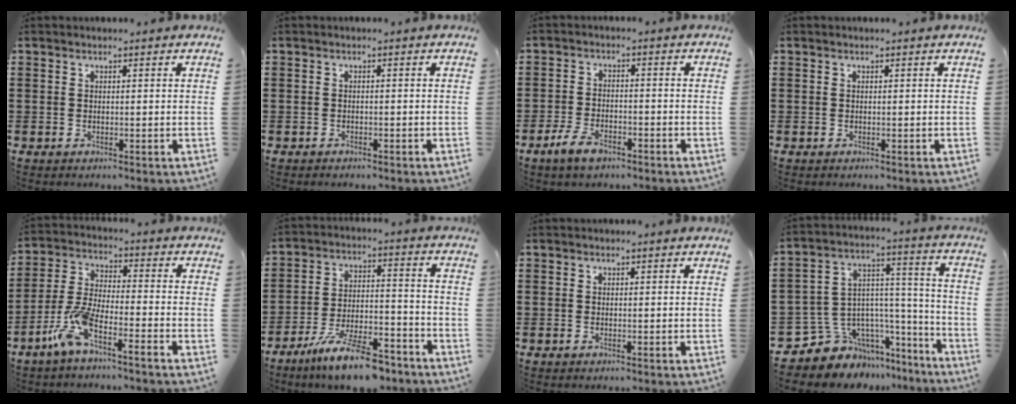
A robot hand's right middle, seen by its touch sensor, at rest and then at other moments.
{"total": 0.7, "force": [-0.6, 0.2, 0.0], "torque": [-0.001, 0.002, -0.014]}
{"total": 4.7, "force": [-3.1, 2.0, 2.8], "torque": [-0.066, 0.005, -0.065]}
{"total": 0.0}
{"total": 7.5, "force": [-5.3, 0.9, 5.2], "torque": [-0.126, -0.010, -0.105]}
{"total": 11.0, "force": [-9.0, 1.9, 6.1], "torque": [-0.108, 0.022, -0.169]}
{"total": 0.0}
{"total": 8.2, "force": [-5.9, 5.6, 0.5], "torque": [-0.042, -0.007, -0.108]}